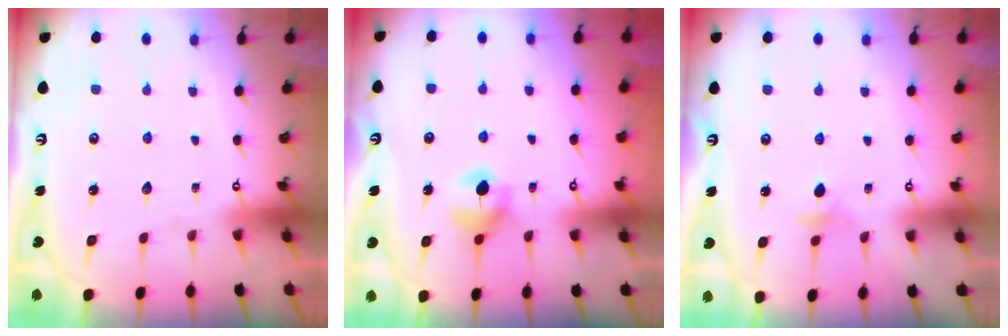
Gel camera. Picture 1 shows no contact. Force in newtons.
{"total": 6.5, "press": 6.5, "slide": 0.5}
{"total": 4.9, "press": 4.8, "slide": 0.8}